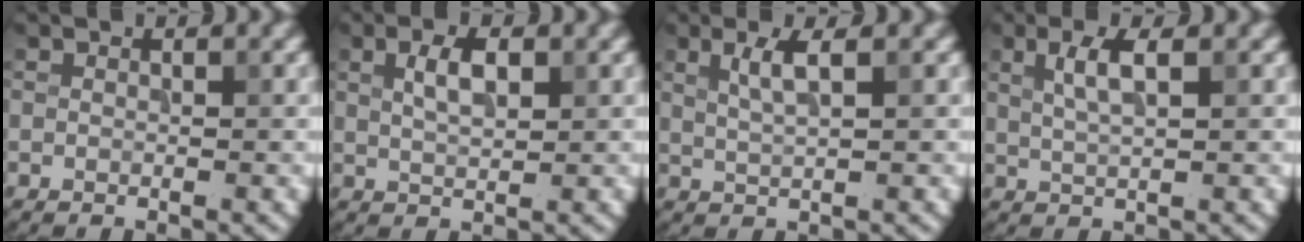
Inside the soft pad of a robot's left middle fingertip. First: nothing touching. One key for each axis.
{"total": 2.7, "fx": 0.9, "fy": 1.2, "fz": 2.2, "tx": -0.046, "ty": 0.003, "tz": 0.019}
{"total": 2.4, "fx": 1.0, "fy": 0.6, "fz": 2.1, "tx": -0.037, "ty": -0.001, "tz": 0.019}
{"total": 2.7, "fx": 1.0, "fy": 0.7, "fz": 2.4, "tx": -0.045, "ty": 0.001, "tz": 0.020}